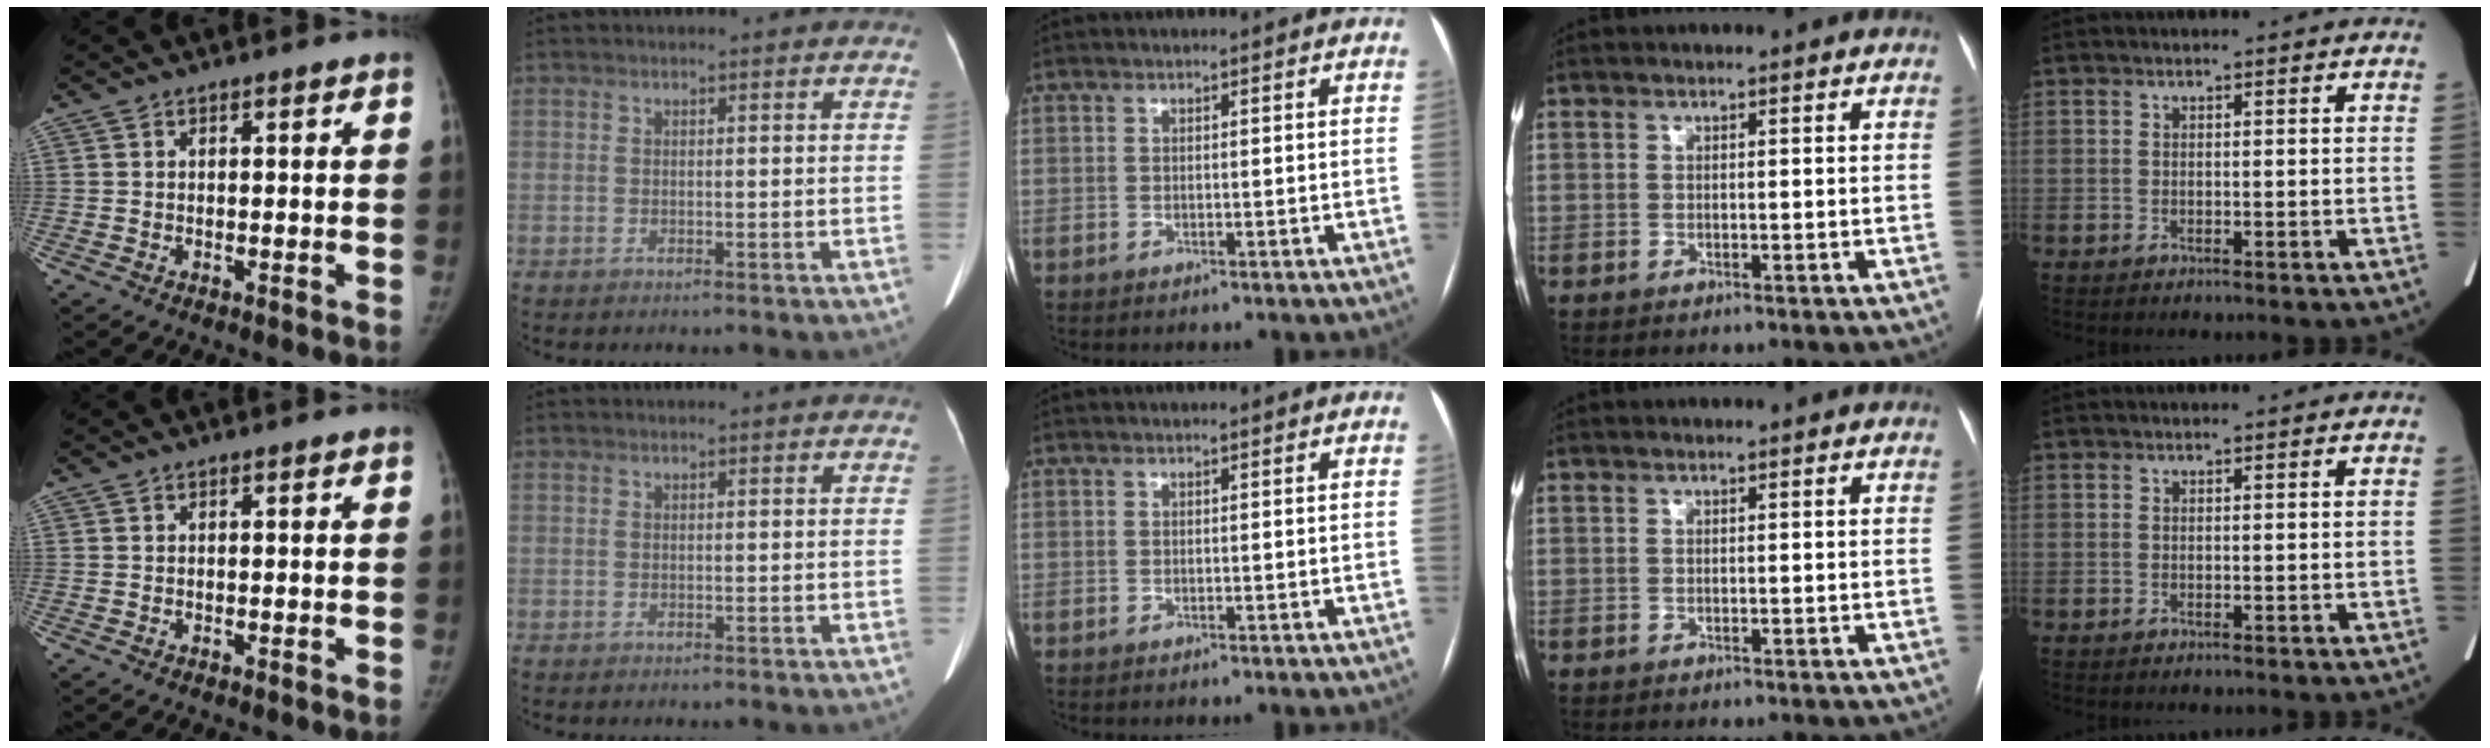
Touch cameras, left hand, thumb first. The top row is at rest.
{}